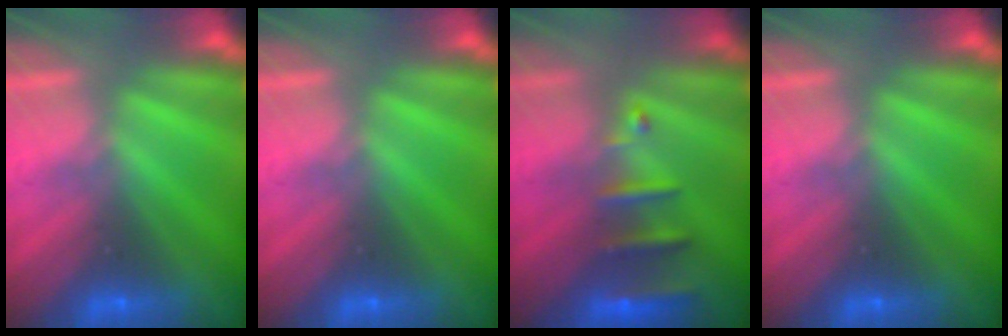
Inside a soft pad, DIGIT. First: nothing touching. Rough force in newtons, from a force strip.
{"total": 0.0}
{"total": 2.7}
{"total": 0.0}